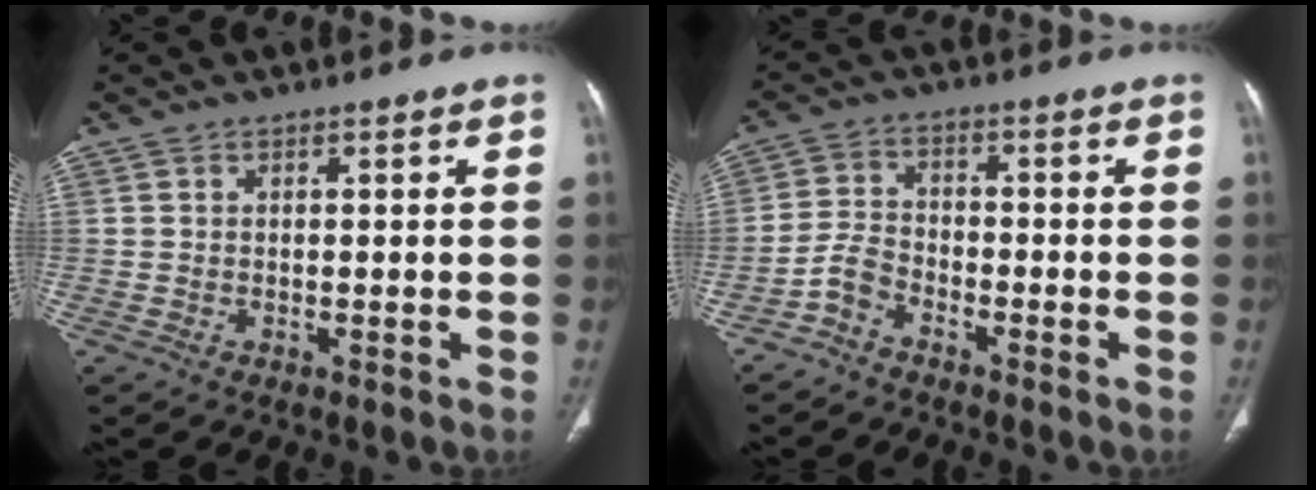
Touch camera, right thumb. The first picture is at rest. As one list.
[{"total": 4.0, "force": [-3.0, 2.0, 1.6], "torque": [-0.030, 0.022, -0.065]}]